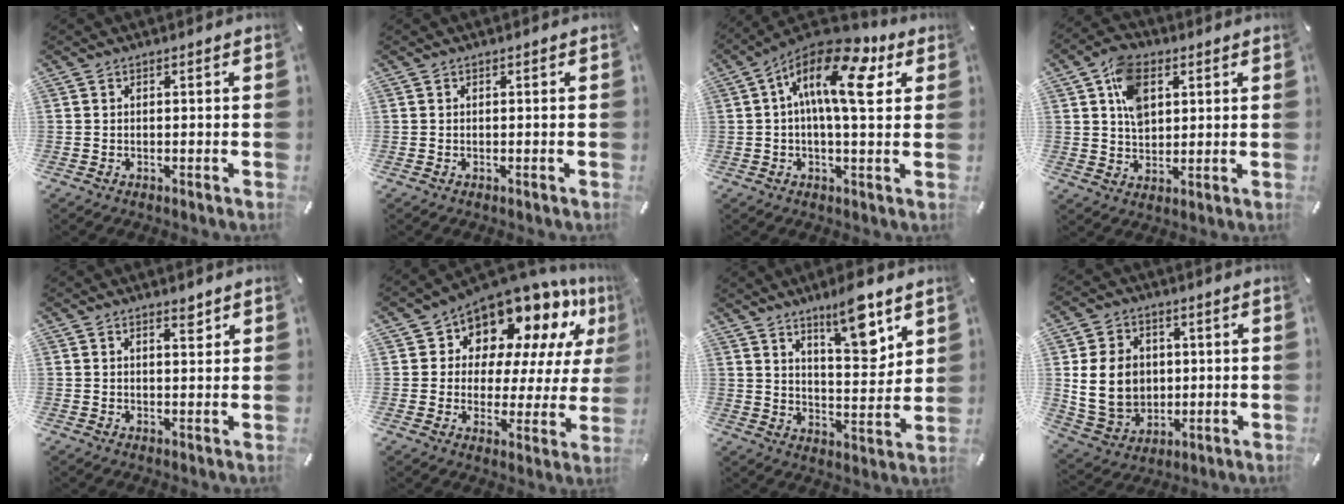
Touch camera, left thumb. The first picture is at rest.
{"total": 0.0}
{"total": 15.6, "force": [5.0, 6.1, 13.5], "torque": [-0.226, -0.026, 0.080]}
{"total": 9.4, "force": [3.2, 6.9, 5.6], "torque": [-0.104, 0.006, 0.059]}
{"total": 2.6, "force": [1.9, 1.0, 1.6], "torque": [-0.017, -0.008, 0.030]}
{"total": 13.8, "force": [11.3, 6.6, 4.4], "torque": [-0.087, -0.100, 0.194]}
{"total": 11.5, "force": [8.4, 3.4, 7.1], "torque": [-0.103, -0.058, 0.141]}
{"total": 12.4, "force": [1.3, 10.8, 6.1], "torque": [-0.131, 0.001, 0.028]}